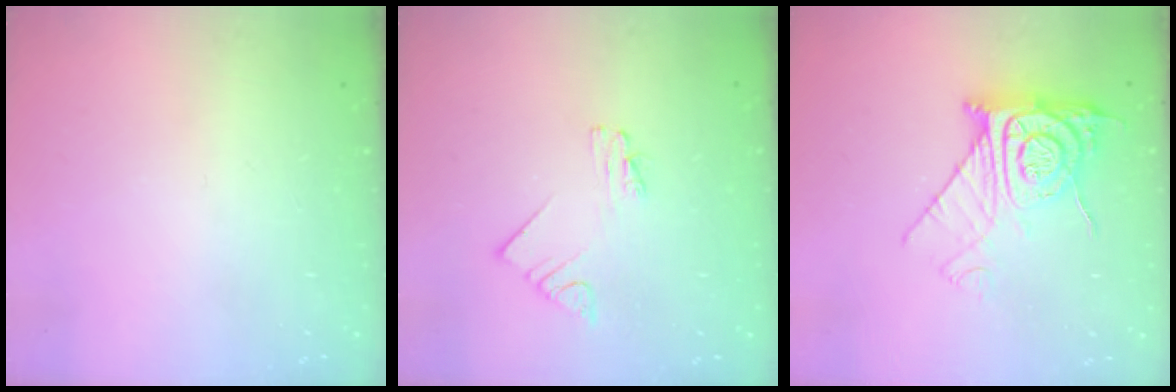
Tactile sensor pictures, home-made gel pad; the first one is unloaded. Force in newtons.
{"total": 2.0, "press": 2.0, "slide": 0.3}
{"total": 12.3, "press": 12.3, "slide": 1.2}